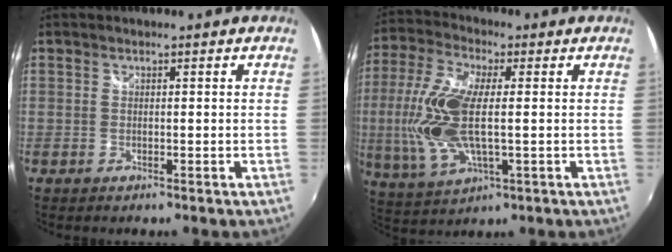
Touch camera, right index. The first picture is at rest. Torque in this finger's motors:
{"motor_torque": [1.98, -0.16, 1.05, 0.21]}